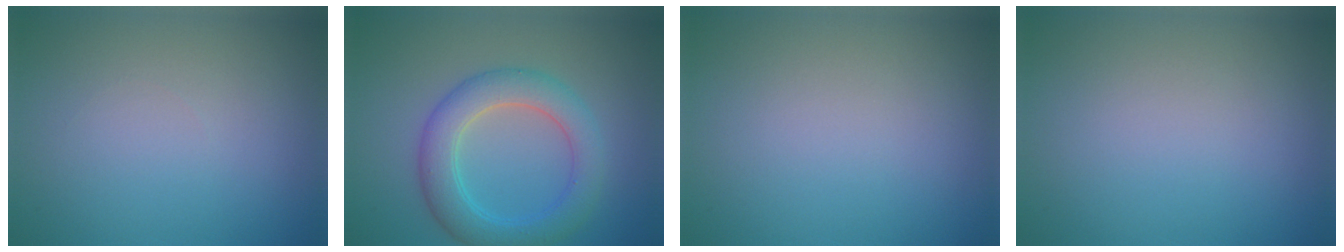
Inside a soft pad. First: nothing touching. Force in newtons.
{"total": 5.1, "press": 5.1, "slide": 0.1}
{"total": 0.0}
{"total": 0.0}